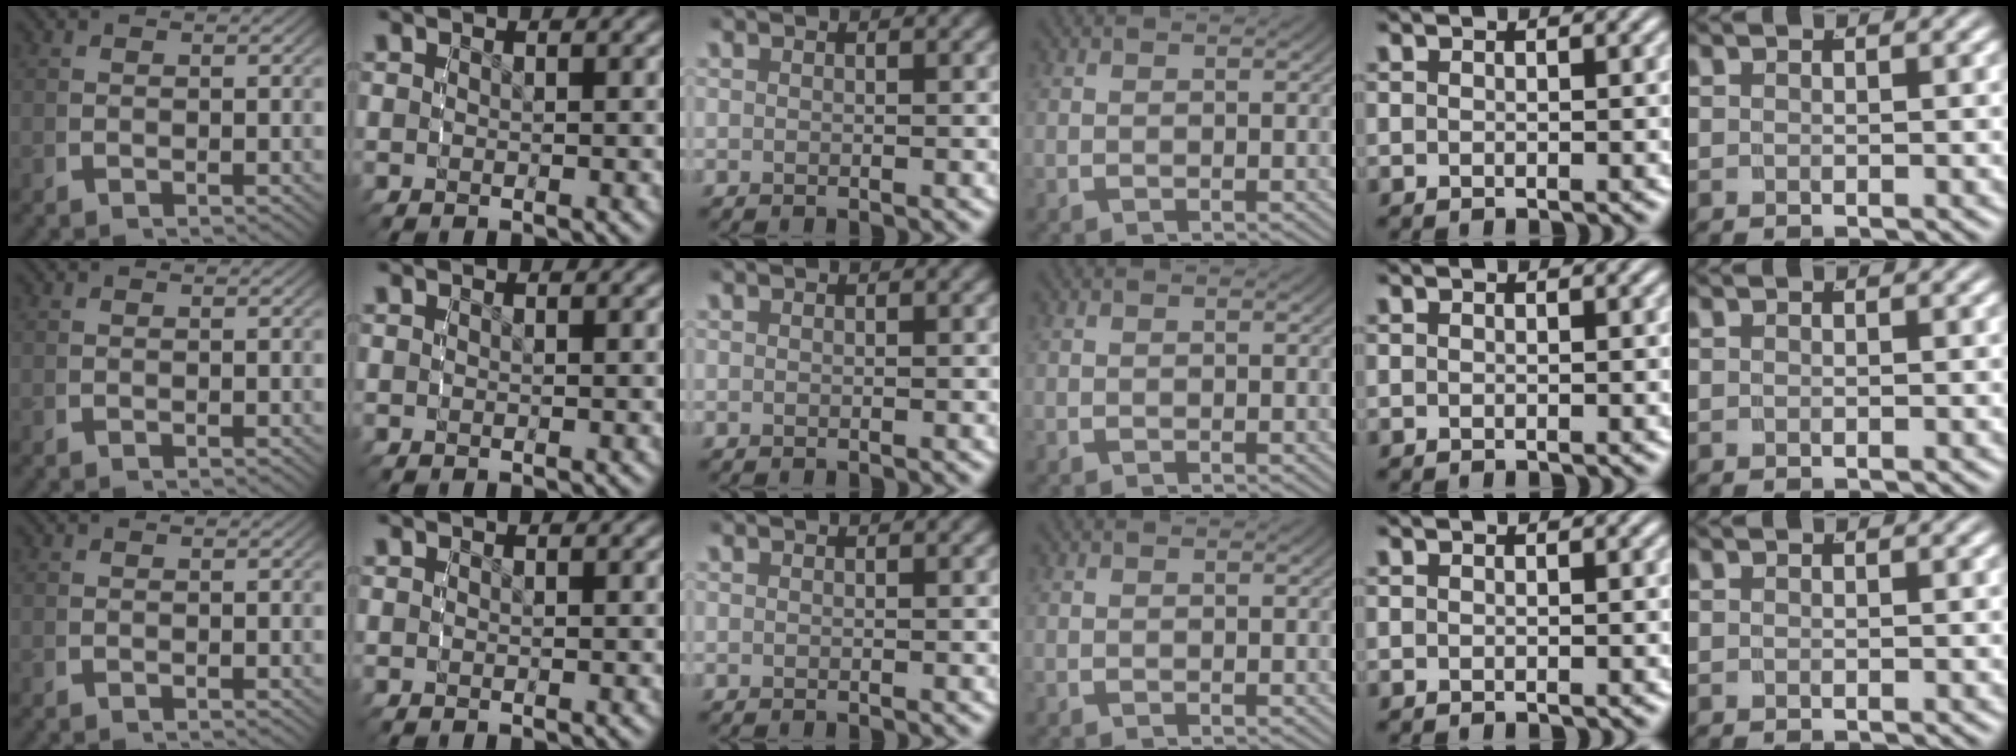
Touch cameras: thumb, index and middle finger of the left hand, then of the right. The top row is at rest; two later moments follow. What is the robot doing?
{"motion": "reach", "object": "paper plate"}